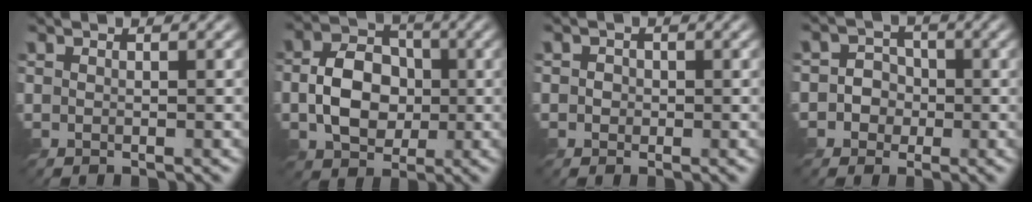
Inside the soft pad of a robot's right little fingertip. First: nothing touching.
{"total": 5.7, "force": [-0.9, 4.2, 3.6], "torque": [-0.064, 0.004, -0.019]}
{"total": 1.3, "force": [-0.1, 1.2, 0.4], "torque": [-0.003, 0.001, -0.005]}
{"total": 3.4, "force": [-0.9, 3.1, 0.7], "torque": [0.012, 0.013, -0.037]}